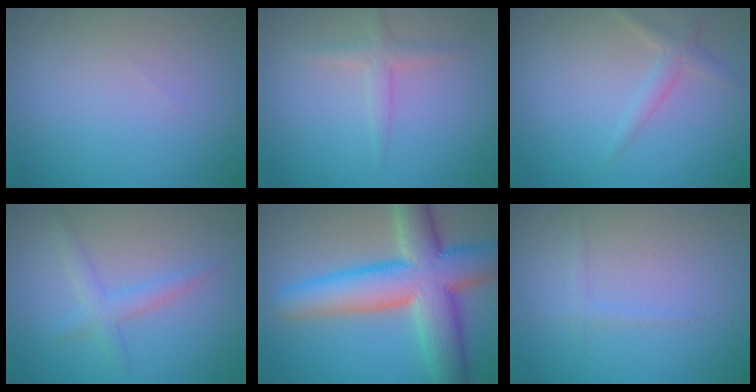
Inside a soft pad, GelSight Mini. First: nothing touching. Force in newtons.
{"total": 1.7, "press": 1.7, "slide": 0.0}
{"total": 1.6, "press": 1.6, "slide": 0.0}
{"total": 2.2, "press": 2.2, "slide": 0.2}
{"total": 11.2, "press": 11.1, "slide": 0.7}
{"total": 0.9, "press": 0.8, "slide": 0.1}